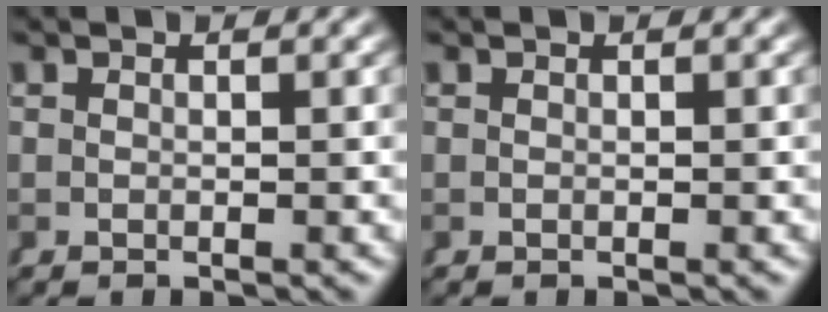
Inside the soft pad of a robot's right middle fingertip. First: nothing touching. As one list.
[{"total": 0.0}]